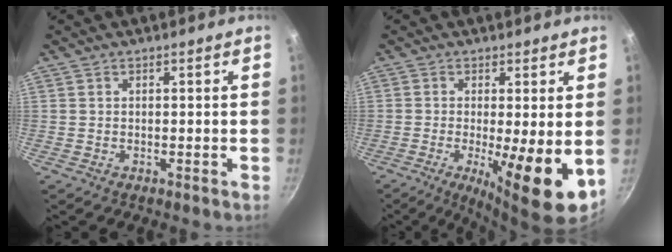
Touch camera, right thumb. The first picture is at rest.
{"total": 10.5, "force": [-1.6, 2.1, 10.2], "torque": [-0.159, -0.014, -0.019]}